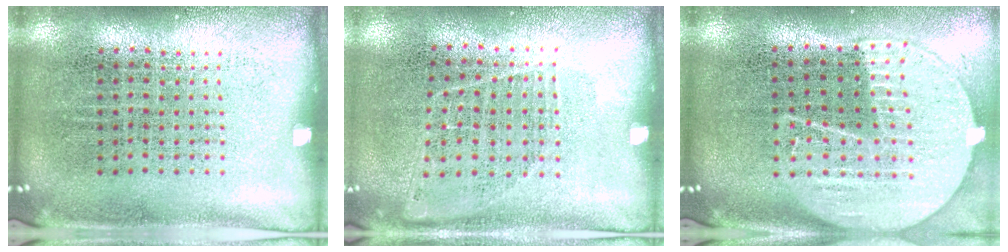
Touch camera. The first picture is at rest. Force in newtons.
{"total": 1.0, "press": 0.9, "slide": 0.6}
{"total": 2.1, "press": 1.8, "slide": 1.0}